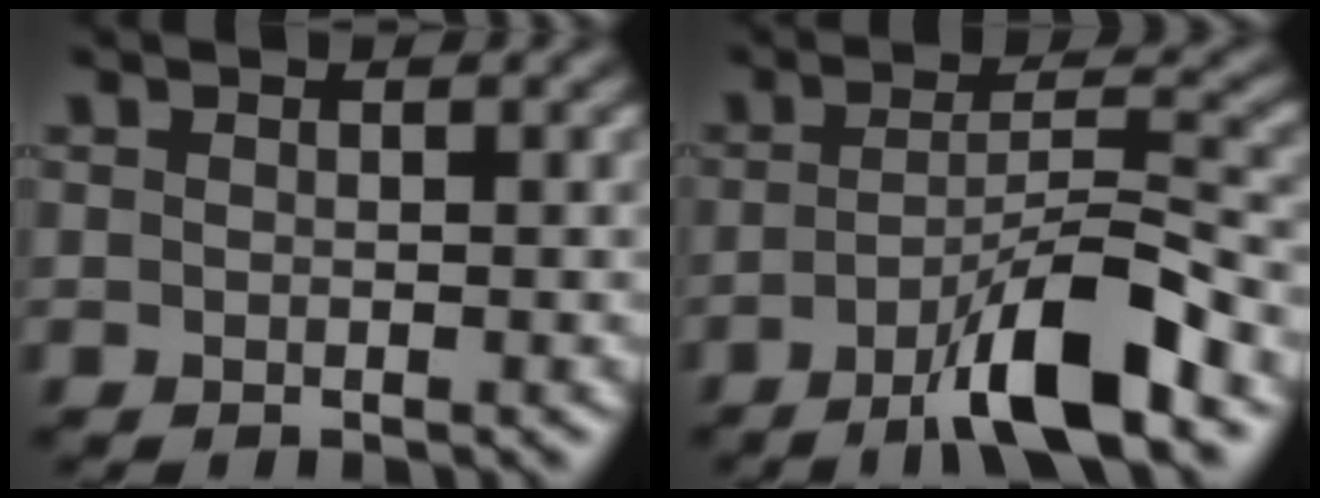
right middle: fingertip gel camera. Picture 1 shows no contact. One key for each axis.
{"total": 7.2, "fx": -3.8, "fy": 1.1, "fz": 6.0, "tx": -0.097, "ty": 0.010, "tz": -0.069}